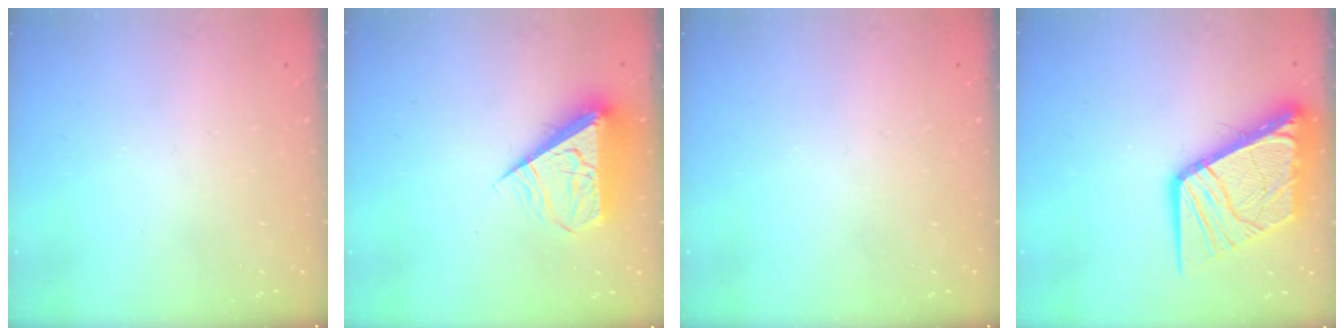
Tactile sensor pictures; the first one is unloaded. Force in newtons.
{"total": 8.5, "press": 8.4, "slide": 1.3}
{"total": 0.0}
{"total": 16.5, "press": 16.3, "slide": 2.0}